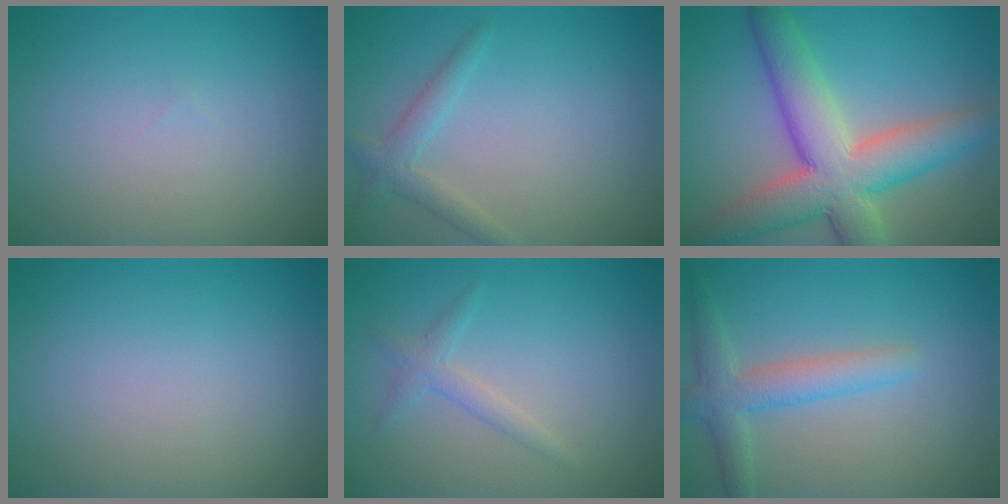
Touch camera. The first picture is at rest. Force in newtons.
{"total": 2.0, "press": 2.0, "slide": 0.1}
{"total": 9.4, "press": 9.4, "slide": 0.5}
{"total": 0.0}
{"total": 1.5, "press": 1.5, "slide": 0.1}
{"total": 3.5, "press": 3.5, "slide": 0.2}